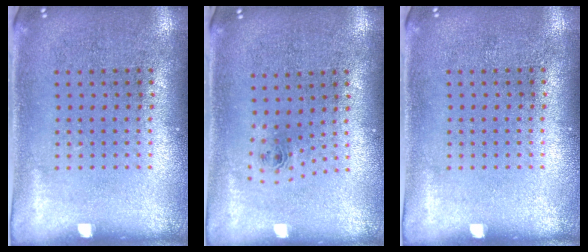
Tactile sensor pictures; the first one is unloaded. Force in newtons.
{"total": 0.8, "press": 0.3, "slide": 0.7}
{"total": 0.0}